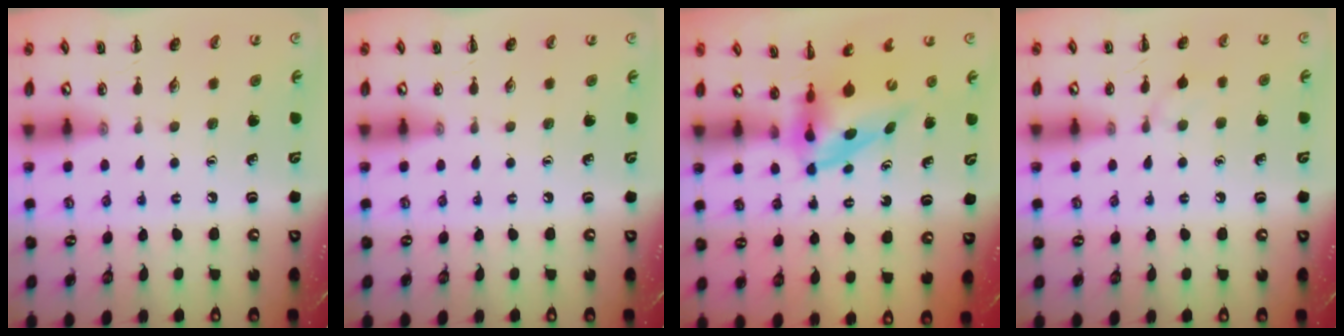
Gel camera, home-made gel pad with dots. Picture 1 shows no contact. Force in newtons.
{"total": 0.0}
{"total": 3.9, "press": 3.8, "slide": 0.8}
{"total": 5.6, "press": 5.3, "slide": 1.7}